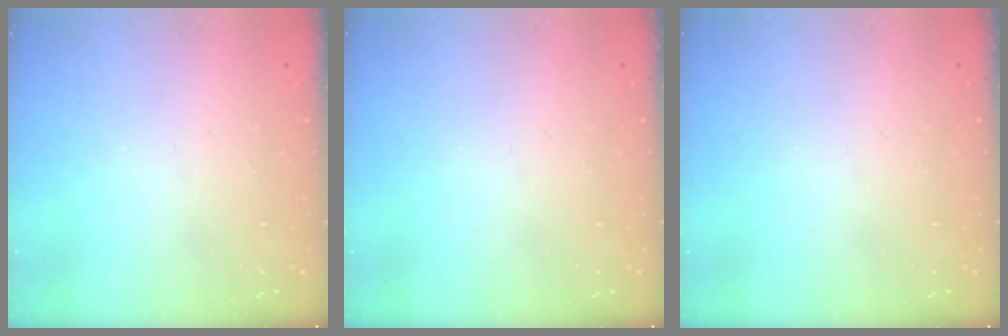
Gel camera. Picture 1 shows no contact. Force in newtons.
{"total": 0.0}
{"total": 0.0}